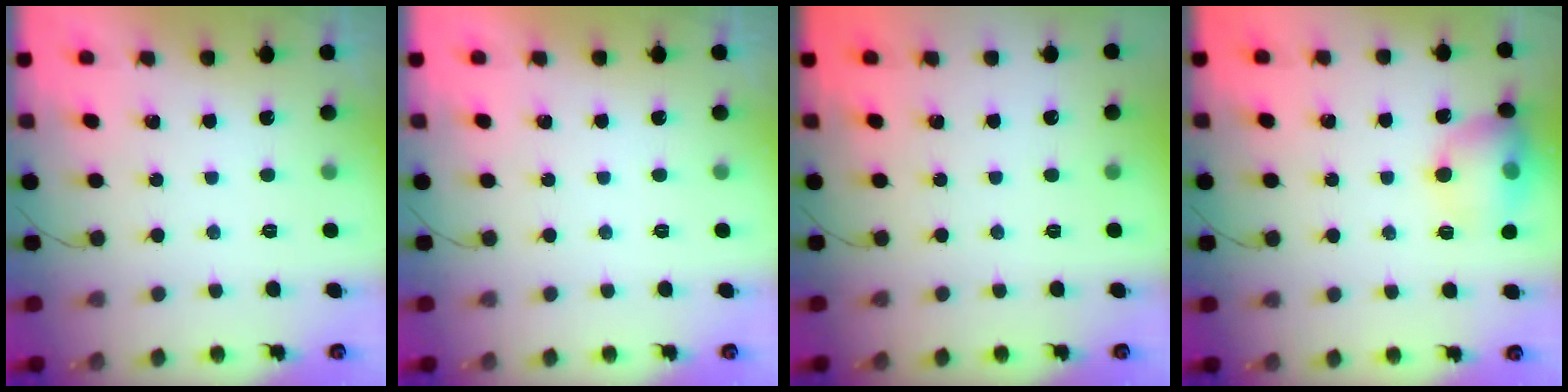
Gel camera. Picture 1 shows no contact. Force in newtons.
{"total": 0.0}
{"total": 0.0}
{"total": 12.8, "press": 12.6, "slide": 2.1}